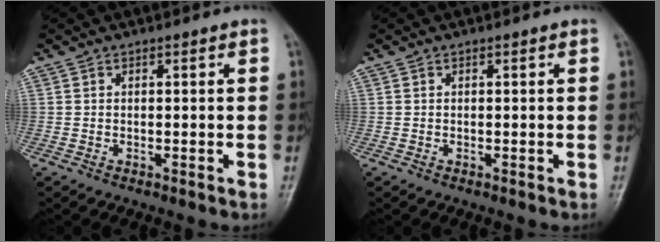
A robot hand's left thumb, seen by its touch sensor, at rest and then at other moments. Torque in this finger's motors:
{"motor_torque": [0.01, 0.00, -0.07, -0.14, 0.00]}